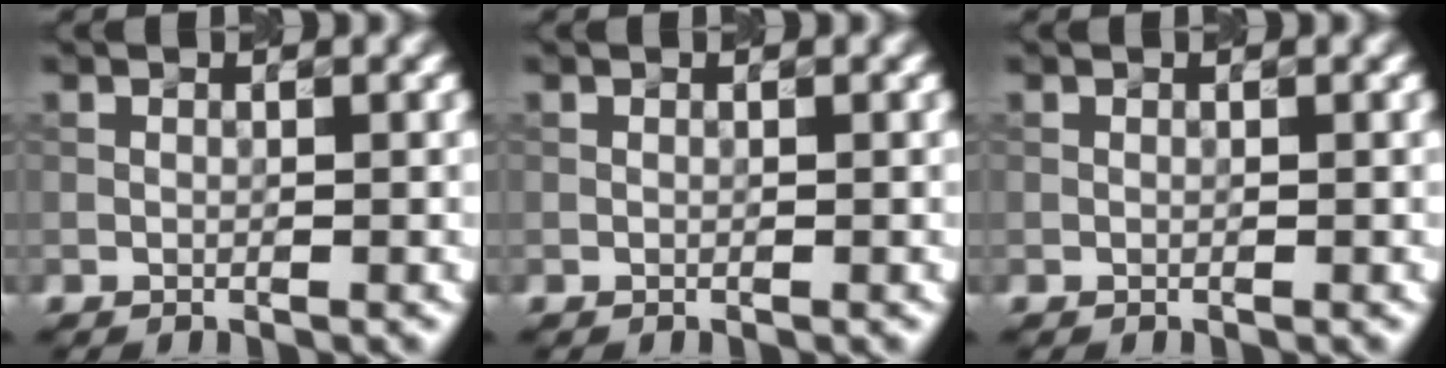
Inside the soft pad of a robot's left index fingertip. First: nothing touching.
{"total": 0.0}
{"total": 0.0}